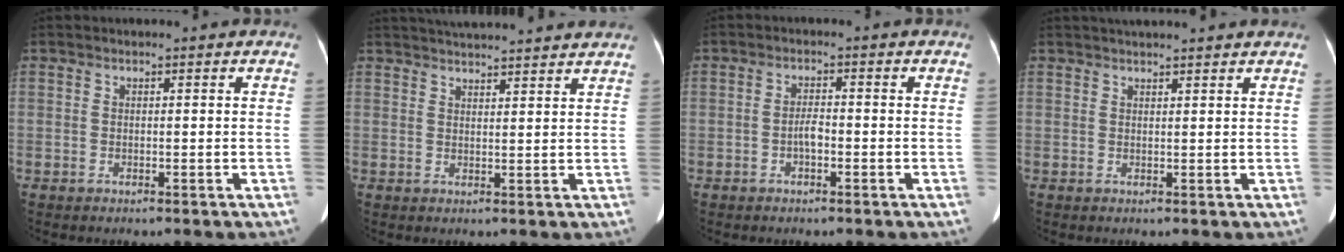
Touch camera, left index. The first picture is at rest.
{"total": 12.7, "force": [11.9, 0.8, 4.5], "torque": [-0.069, 0.031, 0.157]}
{"total": 2.1, "force": [-0.9, 0.7, 1.8], "torque": [-0.030, 0.006, -0.017]}
{"total": 7.6, "force": [6.9, 0.3, 3.1], "torque": [-0.040, 0.035, 0.084]}